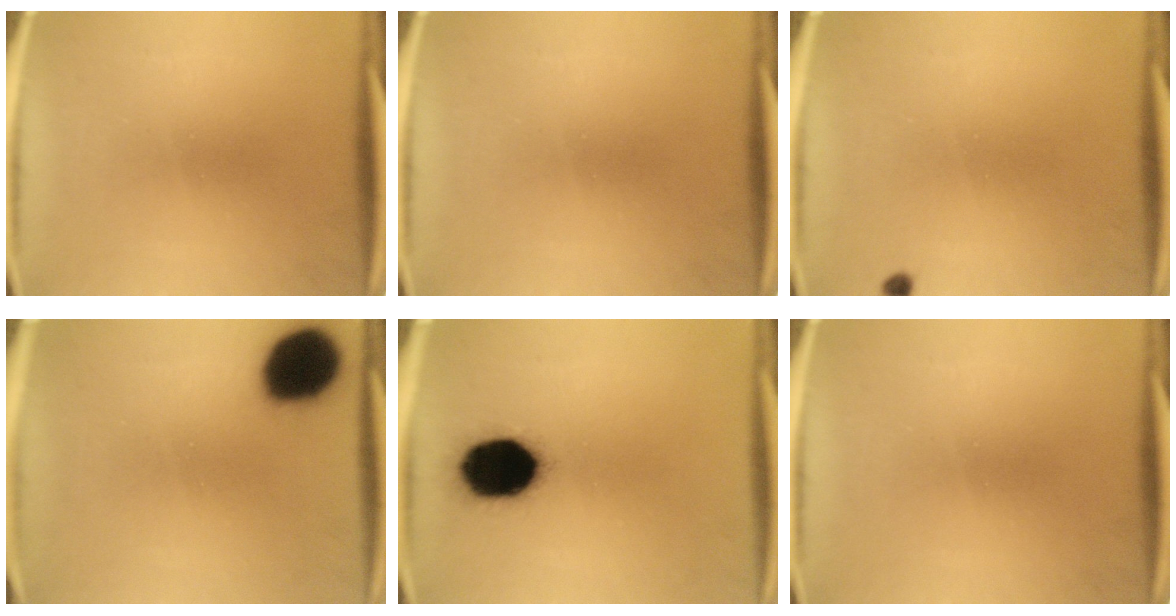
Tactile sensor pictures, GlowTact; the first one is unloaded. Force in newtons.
{"total": 0.0}
{"total": 0.8}
{"total": 16.5}
{"total": 17.5}
{"total": 0.0}